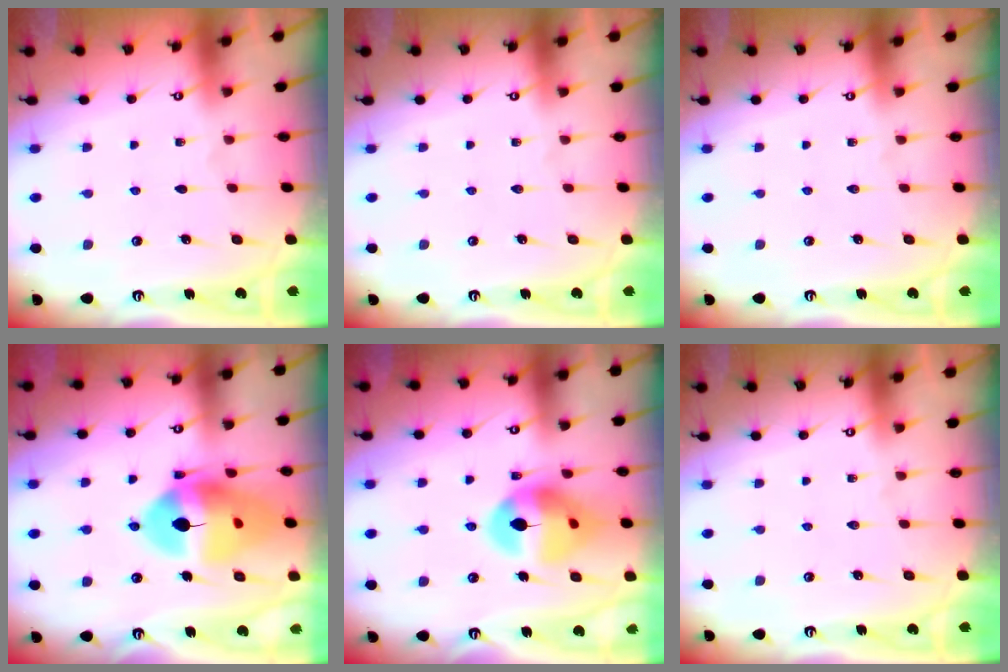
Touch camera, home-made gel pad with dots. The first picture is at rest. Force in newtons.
{"total": 0.0}
{"total": 0.0}
{"total": 17.8, "press": 17.7, "slide": 1.7}
{"total": 14.1, "press": 14.0, "slide": 1.8}
{"total": 0.0}